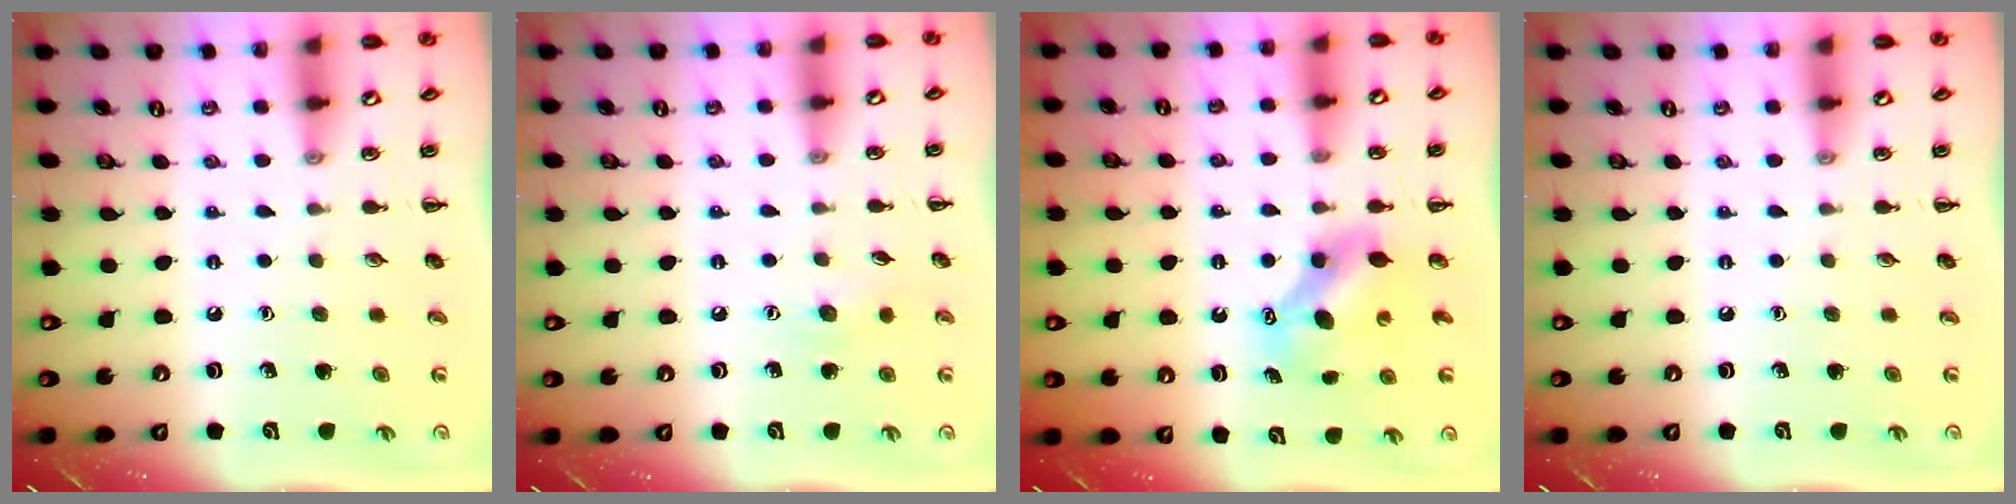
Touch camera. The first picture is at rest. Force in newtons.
{"total": 5.5, "press": 5.4, "slide": 1.3}
{"total": 7.3, "press": 7.3, "slide": 0.7}
{"total": 0.0}